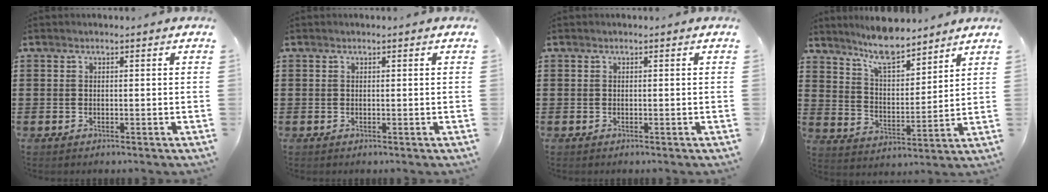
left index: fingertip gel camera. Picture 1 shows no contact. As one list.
[{"total": 0.0}, {"total": 0.0}, {"total": 8.4, "force": [7.5, 1.6, 3.5], "torque": [-0.085, -0.029, 0.138]}]